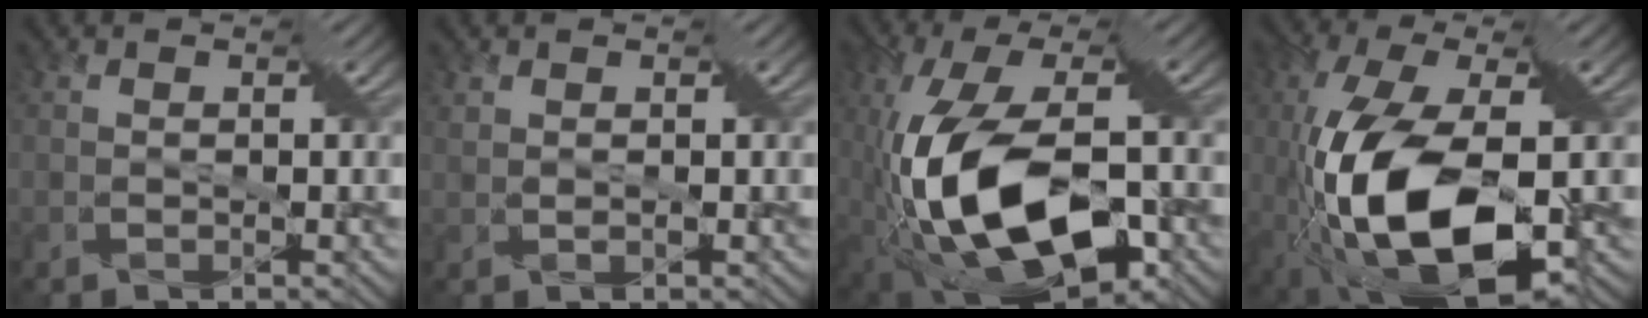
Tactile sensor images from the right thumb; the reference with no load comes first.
{"total": 1.1, "force": [0.6, 0.6, 0.7], "torque": [-0.016, 0.000, 0.014]}
{"total": 16.1, "force": [-3.4, 7.8, 13.7], "torque": [-0.283, -0.013, -0.055]}
{"total": 15.3, "force": [-3.9, 6.2, 13.5], "torque": [-0.296, -0.013, -0.069]}